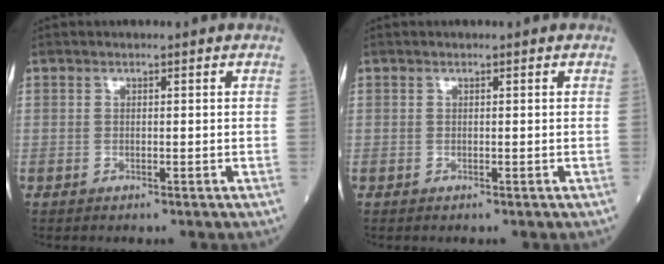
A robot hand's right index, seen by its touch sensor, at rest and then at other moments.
{"total": 0.0}